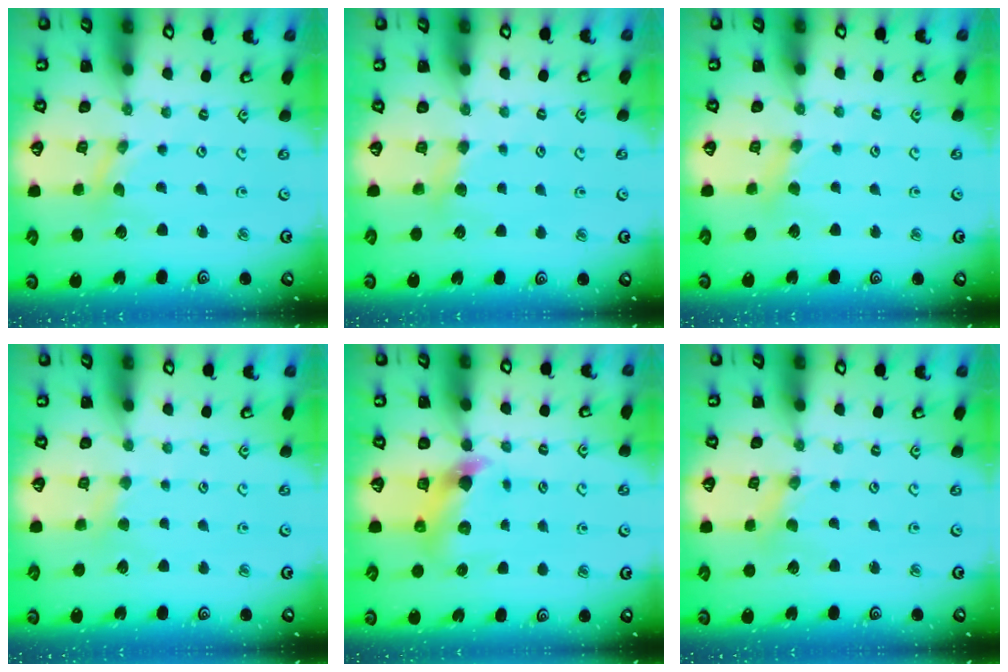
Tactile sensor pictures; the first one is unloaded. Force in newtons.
{"total": 3.9, "press": 3.9, "slide": 0.6}
{"total": 2.8, "press": 2.7, "slide": 0.5}
{"total": 2.2, "press": 2.2, "slide": 0.4}
{"total": 6.6, "press": 6.6, "slide": 0.2}
{"total": 0.0}